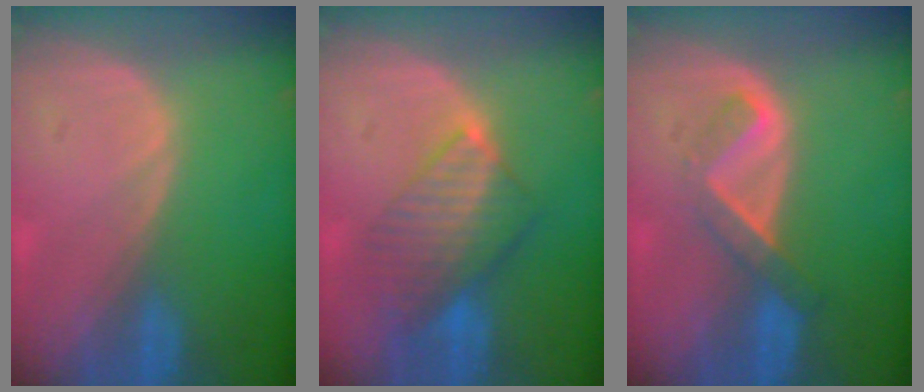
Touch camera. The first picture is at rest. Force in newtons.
{"total": 8.0, "press": 7.1, "slide": 3.7}
{"total": 5.2, "press": 4.4, "slide": 2.8}